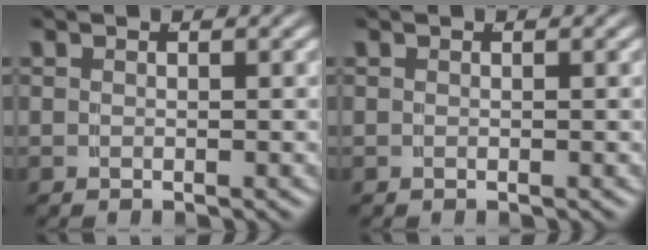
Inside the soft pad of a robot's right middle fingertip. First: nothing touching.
{"total": 0.0}